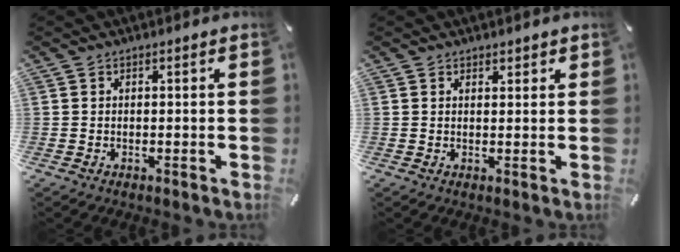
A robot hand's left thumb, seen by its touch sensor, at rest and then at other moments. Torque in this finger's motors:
{"motor_torque": [-0.16, -0.05, -0.11, 0.25, -0.02]}